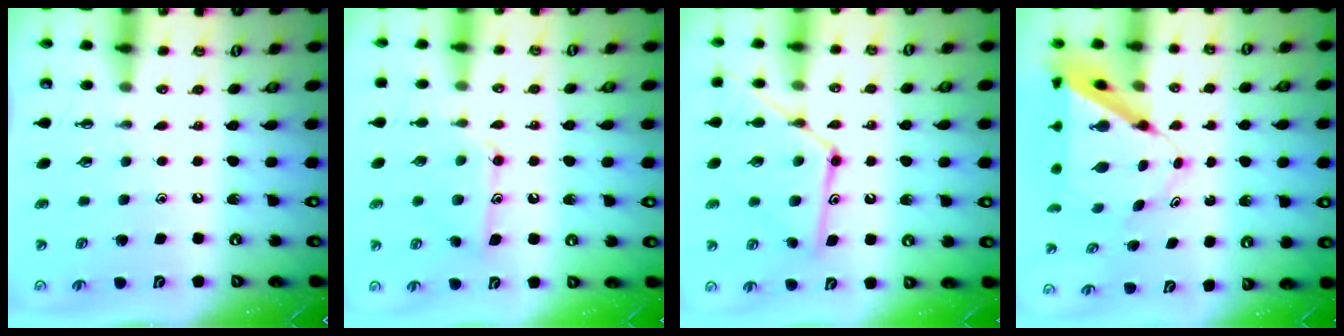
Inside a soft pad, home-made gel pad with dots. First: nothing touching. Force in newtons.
{"total": 11.1, "press": 11.1, "slide": 0.4}
{"total": 14.8, "press": 14.8, "slide": 1.3}
{"total": 9.4, "press": 9.4, "slide": 0.8}